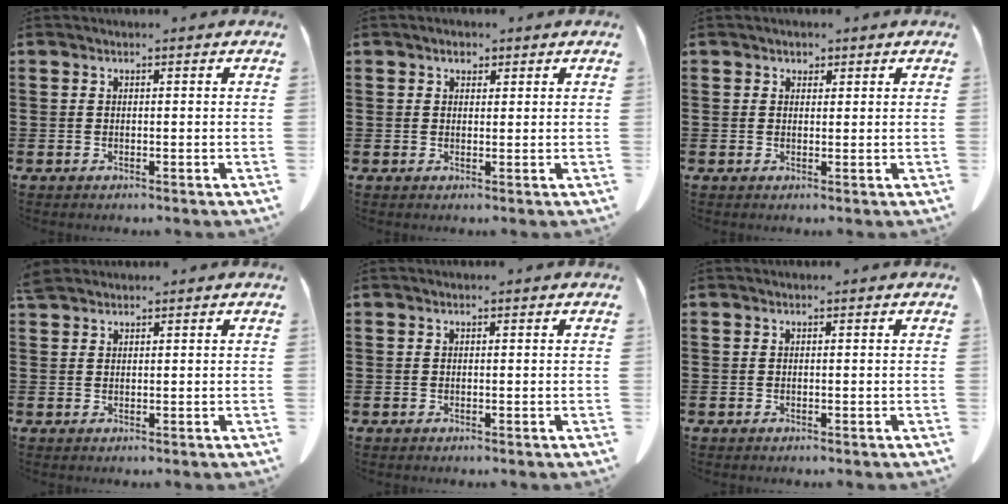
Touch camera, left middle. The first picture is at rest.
{"total": 1.7, "force": [1.2, 1.0, 0.6], "torque": [-0.007, 0.001, 0.021]}
{"total": 1.2, "force": [1.0, 0.8, 0.1], "torque": [0.003, -0.002, 0.019]}
{"total": 2.0, "force": [1.9, 0.4, 0.5], "torque": [-0.015, 0.001, 0.038]}
{"total": 0.0}
{"total": 0.0}